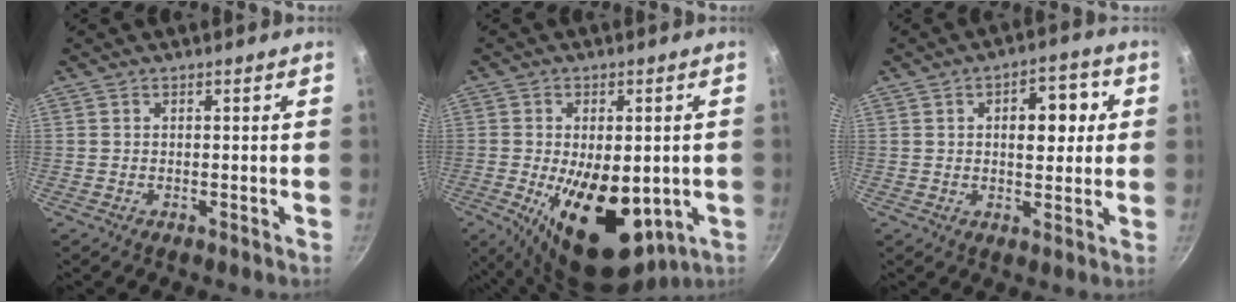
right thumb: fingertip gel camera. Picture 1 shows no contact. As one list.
[{"total": 18.2, "force": [-3.8, 9.9, 14.9], "torque": [-0.199, -0.014, -0.037]}, {"total": 8.9, "force": [1.7, 5.0, 7.2], "torque": [-0.064, 0.008, 0.019]}]